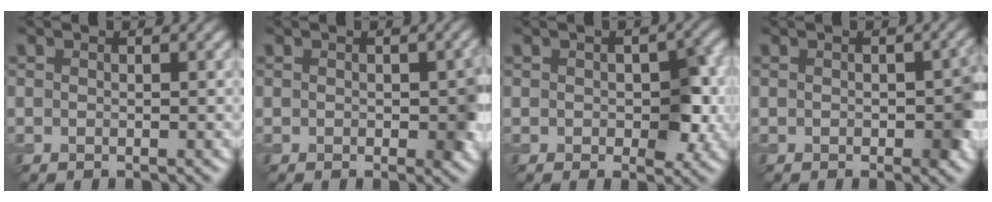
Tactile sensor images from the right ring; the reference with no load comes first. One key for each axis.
{"total": 2.7, "fx": -0.2, "fy": 1.3, "fz": 2.4, "tx": -0.026, "ty": -0.003, "tz": 0.000}
{"total": 4.2, "fx": -0.1, "fy": 2.4, "fz": 3.5, "tx": -0.046, "ty": -0.005, "tz": 0.001}
{"total": 3.0, "fx": -0.4, "fy": 1.5, "fz": 2.6, "tx": -0.028, "ty": -0.002, "tz": -0.004}